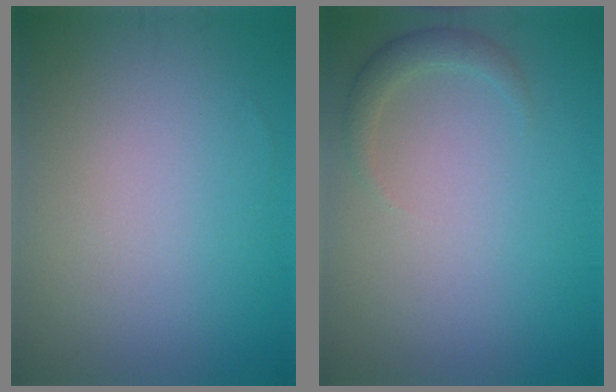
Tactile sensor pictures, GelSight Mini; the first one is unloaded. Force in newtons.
{"total": 1.6, "press": 1.6, "slide": 0.2}